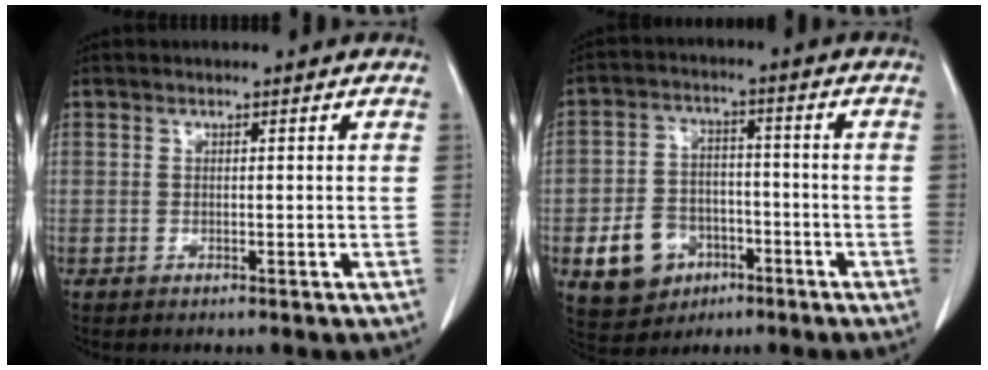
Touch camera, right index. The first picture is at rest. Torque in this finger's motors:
{"motor_torque": [0.08, -0.12, -0.38, -0.21]}